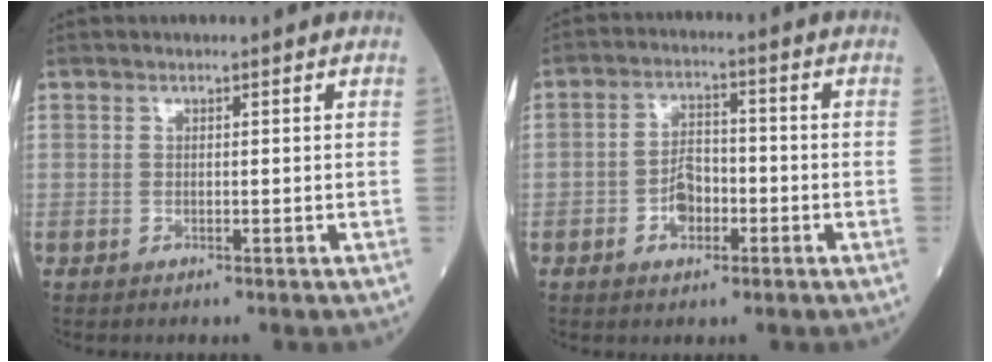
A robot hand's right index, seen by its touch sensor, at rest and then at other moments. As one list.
[{"total": 4.8, "force": [-1.9, 2.8, 3.4], "torque": [-0.065, 0.011, -0.035]}]